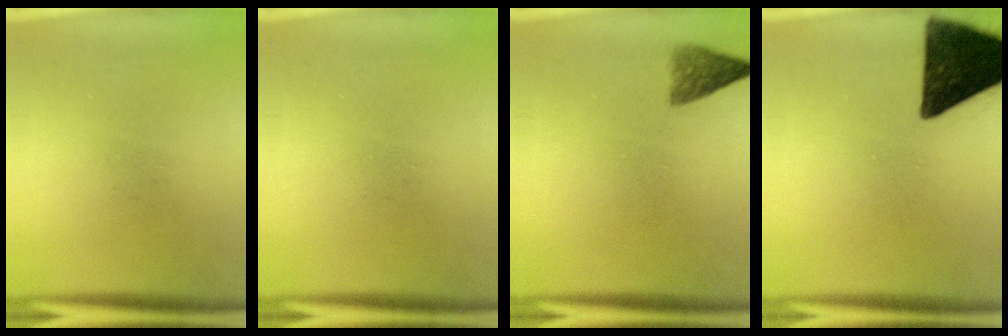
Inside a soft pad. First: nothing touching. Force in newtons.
{"total": 0.0}
{"total": 2.6}
{"total": 16.1}